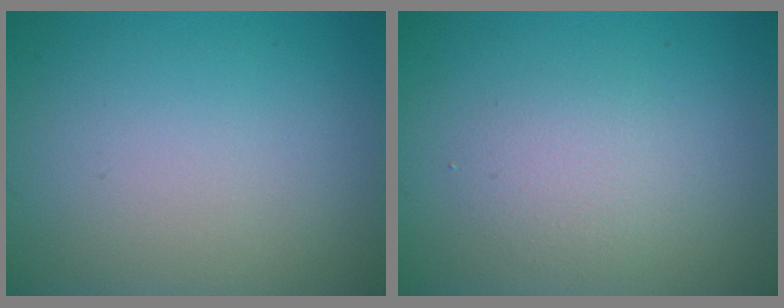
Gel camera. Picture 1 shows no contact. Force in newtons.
{"total": 2.1, "press": 2.1, "slide": 0.1}